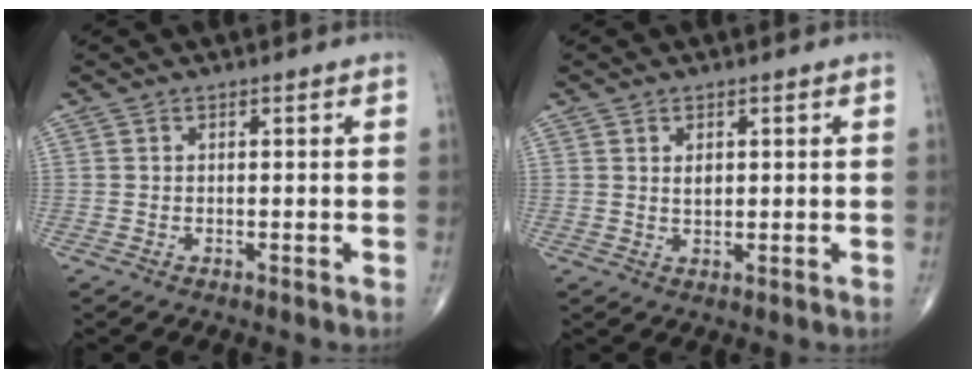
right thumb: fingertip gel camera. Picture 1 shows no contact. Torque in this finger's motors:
{"motor_torque": [-0.52, 0.29, 0.17, 0.42, -0.02]}